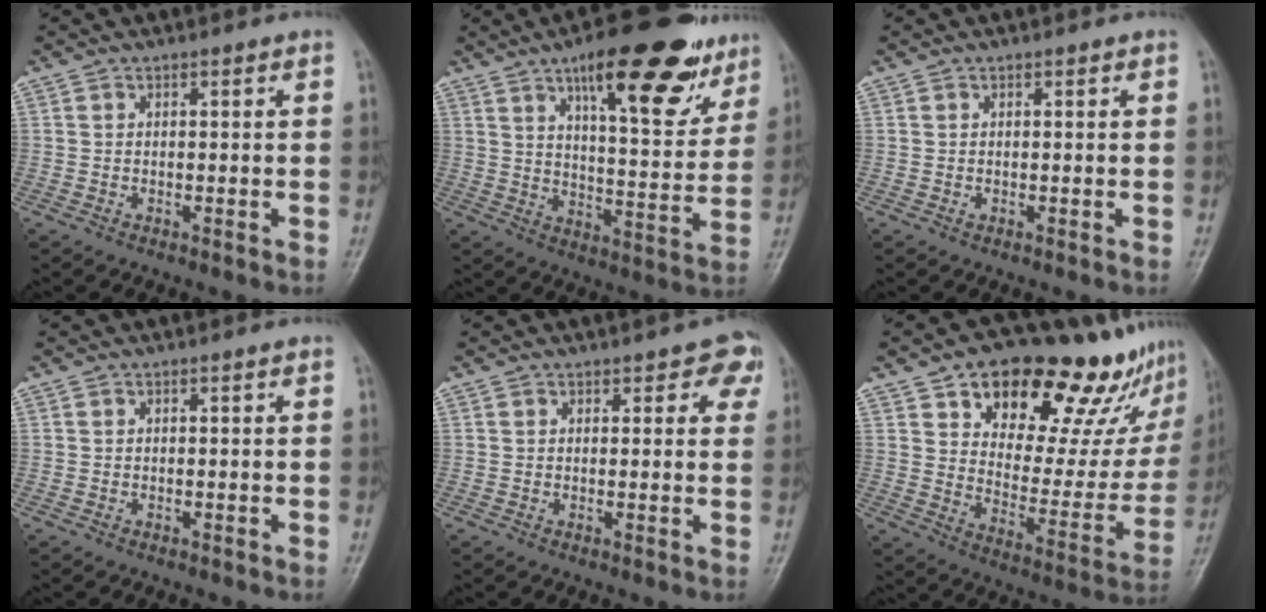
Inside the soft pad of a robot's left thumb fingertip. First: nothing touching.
{"total": 21.1, "force": [12.3, 7.2, 15.6], "torque": [-0.181, -0.045, 0.183]}
{"total": 0.5, "force": [0.2, 0.5, 0.2], "torque": [0.002, 0.000, 0.001]}
{"total": 0.0}
{"total": 4.5, "force": [2.6, 2.4, 2.7], "torque": [0.008, -0.005, 0.022]}
{"total": 27.2, "force": [19.4, 12.0, 14.8], "torque": [-0.161, -0.077, 0.277]}